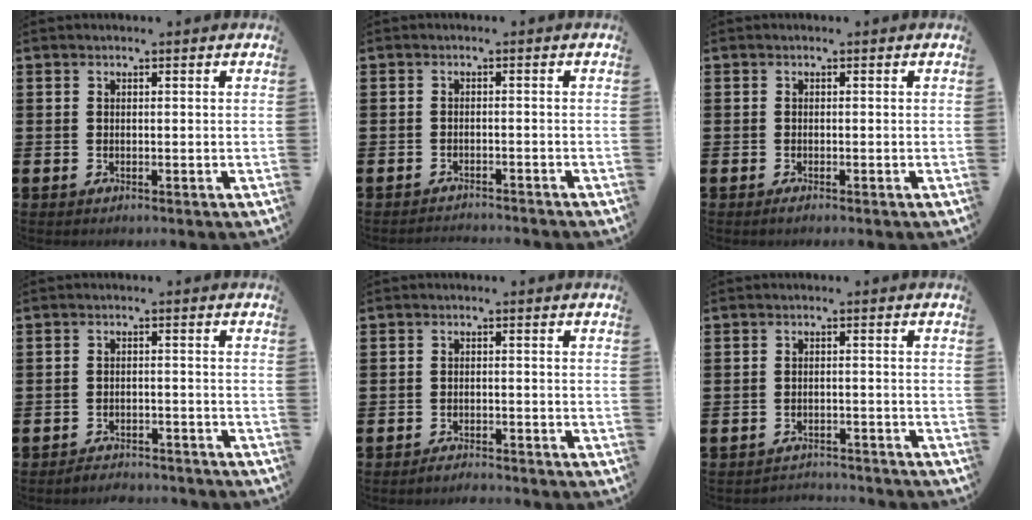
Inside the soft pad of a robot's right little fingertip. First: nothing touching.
{"total": 1.4, "force": [-1.4, -0.2, -0.1], "torque": [-0.002, 0.004, -0.028]}
{"total": 0.6, "force": [-0.3, 0.1, 0.5], "torque": [-0.008, -0.003, -0.005]}
{"total": 2.3, "force": [-2.3, 0.1, -0.2], "torque": [-0.005, 0.004, -0.050]}
{"total": 1.7, "force": [-1.7, 0.0, 0.1], "torque": [-0.006, 0.003, -0.034]}
{"total": 2.0, "force": [-2.0, 0.0, -0.1], "torque": [-0.004, 0.003, -0.044]}